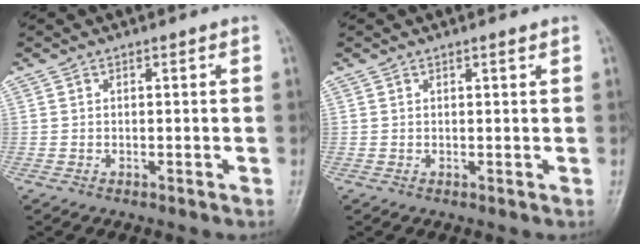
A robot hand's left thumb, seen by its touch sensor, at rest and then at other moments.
{"total": 0.7, "force": [0.6, 0.1, 0.3], "torque": [-0.007, -0.005, 0.010]}